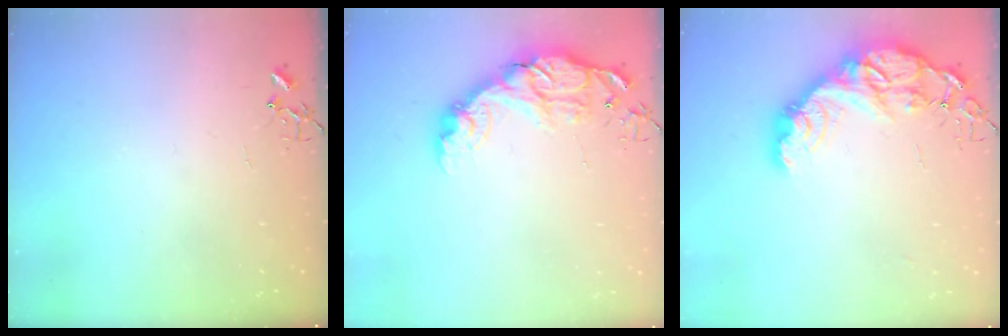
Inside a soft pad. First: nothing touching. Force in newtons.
{"total": 15.6, "press": 15.6, "slide": 0.9}
{"total": 19.0, "press": 19.0, "slide": 1.4}